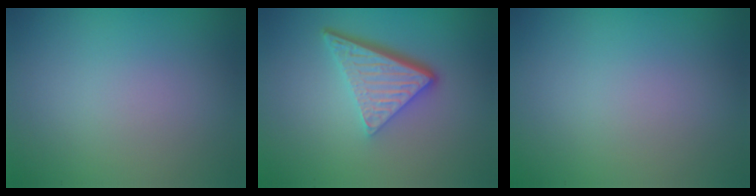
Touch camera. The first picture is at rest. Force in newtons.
{"total": 5.5, "press": 3.8, "slide": 4.0}
{"total": 0.0}